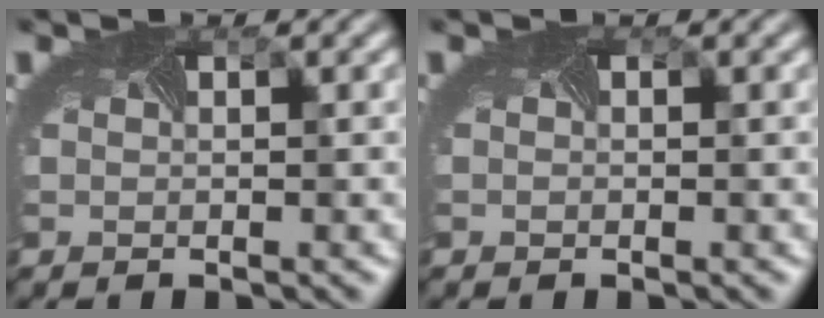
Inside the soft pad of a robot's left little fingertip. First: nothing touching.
{"total": 0.0}